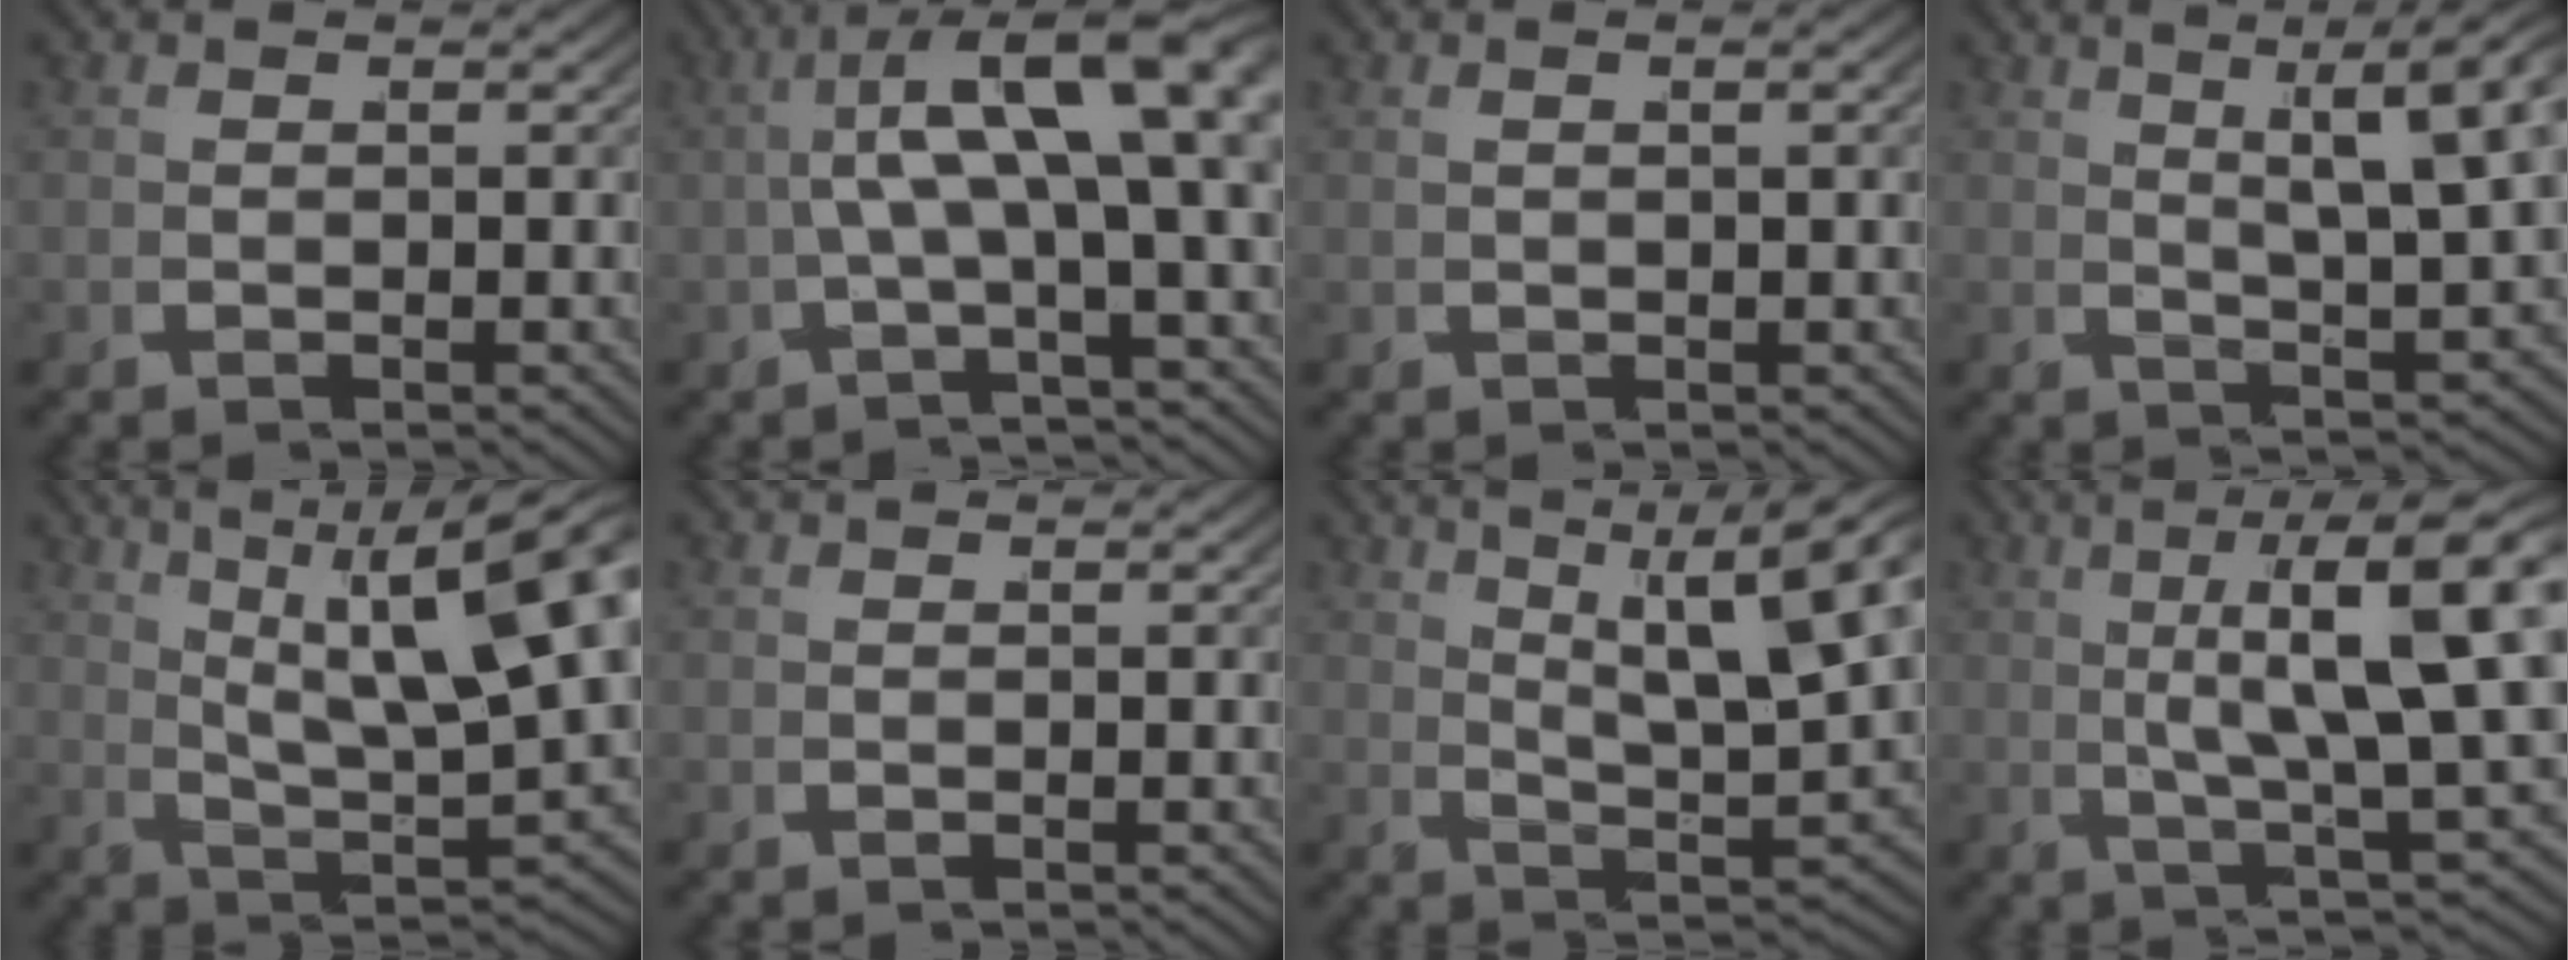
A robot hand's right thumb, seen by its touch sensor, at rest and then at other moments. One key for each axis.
{"total": 10.3, "fx": 2.4, "fy": 3.2, "fz": 9.5, "tx": -0.124, "ty": 0.035, "tz": 0.014}
{"total": 1.0, "fx": 0.4, "fy": -0.7, "fz": 0.7, "tx": 0.002, "ty": 0.015, "tz": 0.007}
{"total": 8.9, "fx": 4.0, "fy": 2.9, "fz": 7.5, "tx": -0.069, "ty": 0.027, "tz": 0.044}
{"total": 11.7, "fx": 2.2, "fy": 5.0, "fz": 10.4, "tx": -0.144, "ty": -0.008, "tz": 0.033}
{"total": 0.0}
{"total": 11.3, "fx": 3.5, "fy": 5.1, "fz": 9.5, "tx": -0.115, "ty": 0.005, "tz": 0.041}
{"total": 10.9, "fx": 2.2, "fy": 3.9, "fz": 9.9, "tx": -0.129, "ty": 0.002, "tz": 0.018}